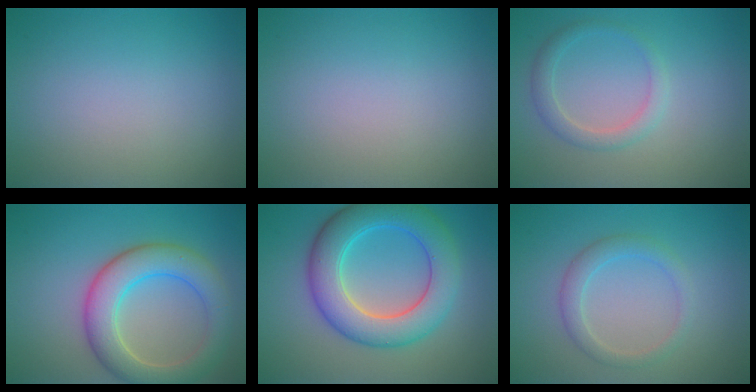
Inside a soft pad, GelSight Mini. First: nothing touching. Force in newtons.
{"total": 0.0}
{"total": 2.0, "press": 2.0, "slide": 0.0}
{"total": 6.3, "press": 6.3, "slide": 0.3}
{"total": 7.8, "press": 7.8, "slide": 0.3}
{"total": 2.2, "press": 2.2, "slide": 0.0}